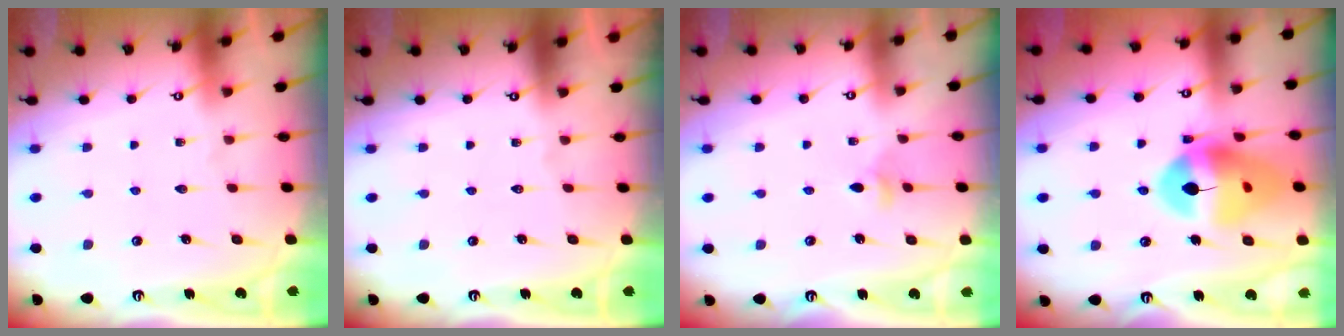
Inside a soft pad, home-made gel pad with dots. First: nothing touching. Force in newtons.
{"total": 0.0}
{"total": 3.1, "press": 3.0, "slide": 0.7}
{"total": 17.5, "press": 17.3, "slide": 2.4}